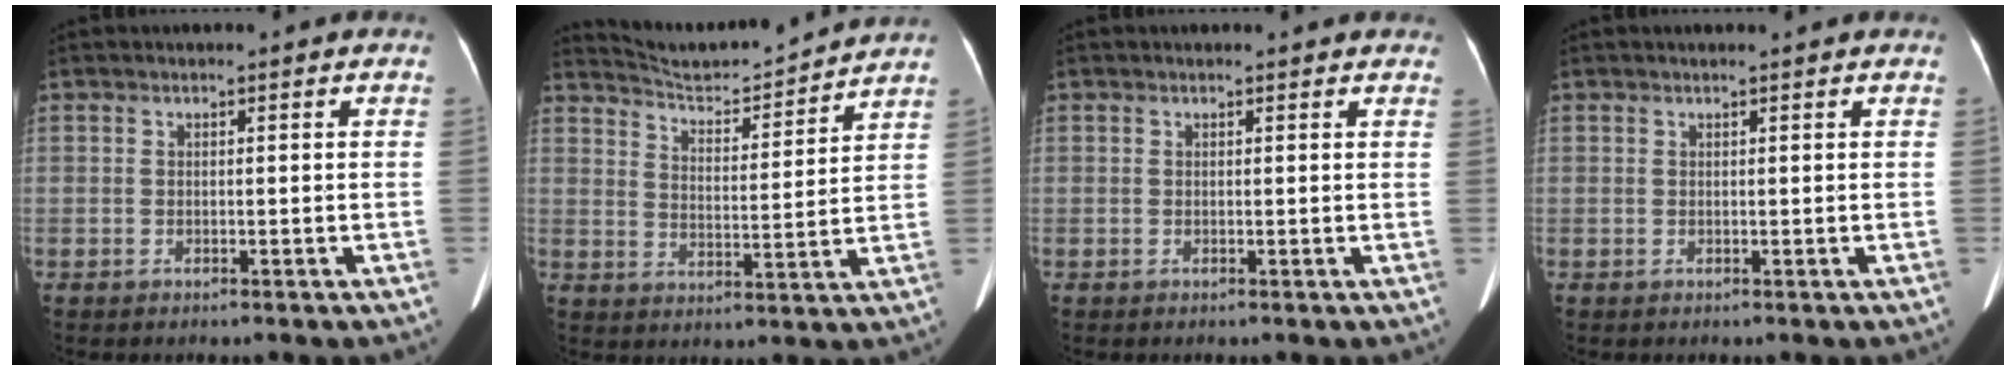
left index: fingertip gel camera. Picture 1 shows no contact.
{"total": 12.2, "force": [11.9, -0.1, 2.6], "torque": [-0.053, 0.002, 0.184]}
{"total": 4.4, "force": [4.1, 0.9, 1.5], "torque": [-0.017, 0.018, 0.035]}
{"total": 2.4, "force": [2.2, -0.1, 1.1], "torque": [-0.013, 0.016, 0.028]}